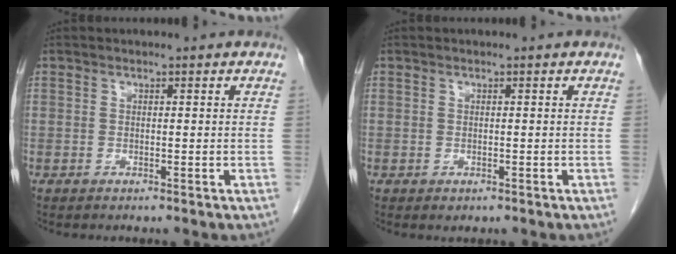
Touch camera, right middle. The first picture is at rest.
{"total": 0.0}